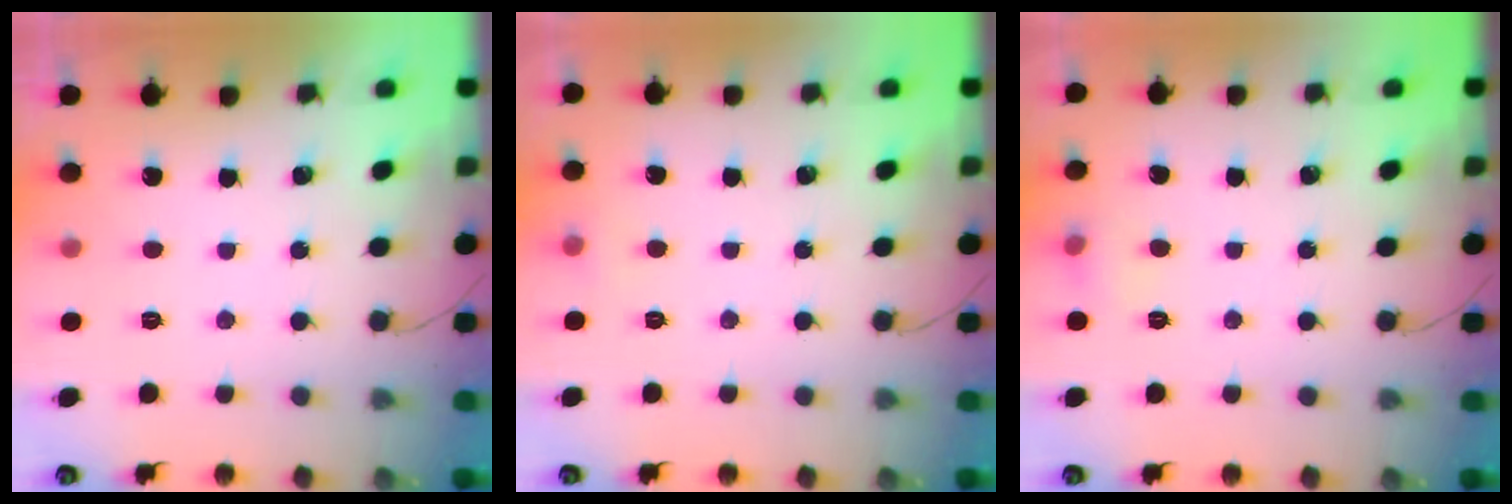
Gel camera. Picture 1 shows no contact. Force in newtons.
{"total": 3.8, "press": 3.6, "slide": 1.3}
{"total": 5.2, "press": 5.0, "slide": 1.4}